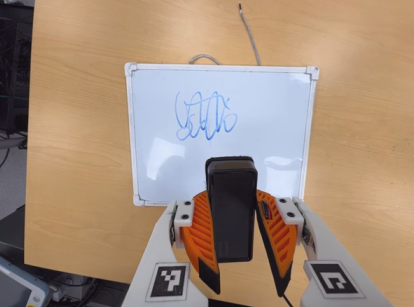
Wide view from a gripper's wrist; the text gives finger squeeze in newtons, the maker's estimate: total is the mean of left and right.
{"total": 8.7, "left": 7.7, "right": 9.7}